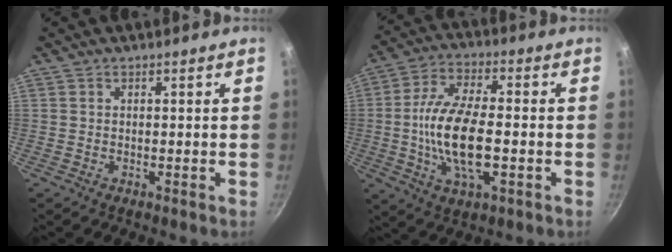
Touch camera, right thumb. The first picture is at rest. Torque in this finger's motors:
{"motor_torque": [2.65, 2.36, 1.82, -0.94, 0.62]}